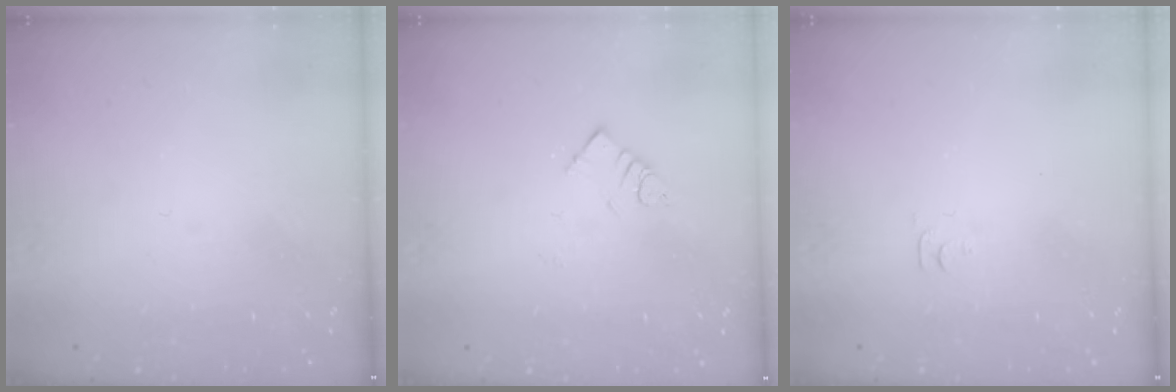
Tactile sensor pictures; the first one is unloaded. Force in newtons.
{"total": 3.8, "press": 3.8, "slide": 0.4}
{"total": 3.8, "press": 3.8, "slide": 0.6}